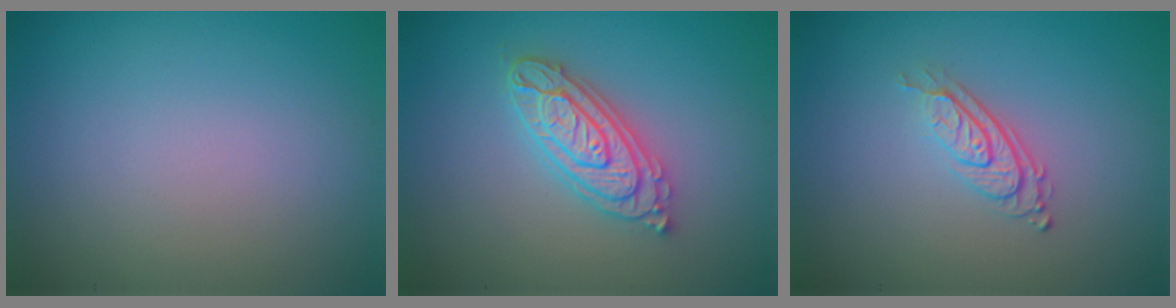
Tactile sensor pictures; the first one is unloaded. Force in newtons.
{"total": 4.3, "press": 4.3, "slide": 0.6}
{"total": 2.8, "press": 2.0, "slide": 2.1}